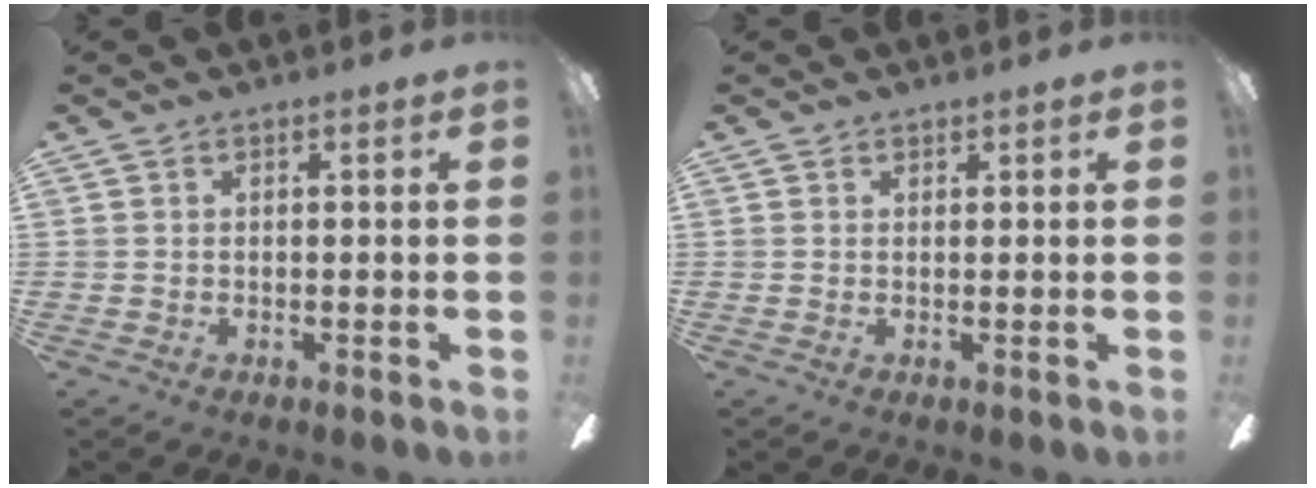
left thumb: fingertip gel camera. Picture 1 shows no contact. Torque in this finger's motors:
{"motor_torque": [-0.17, -0.01, -0.21, 0.08, -0.03]}